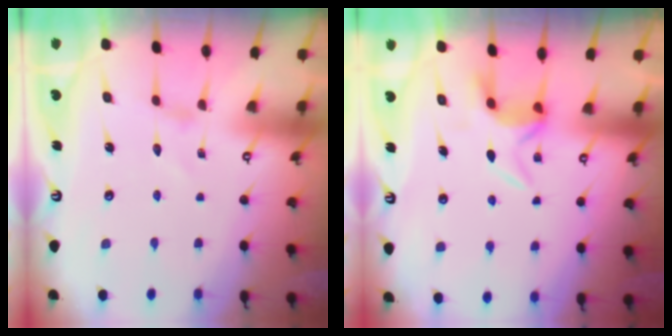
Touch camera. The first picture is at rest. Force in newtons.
{"total": 6.2, "press": 6.0, "slide": 1.4}